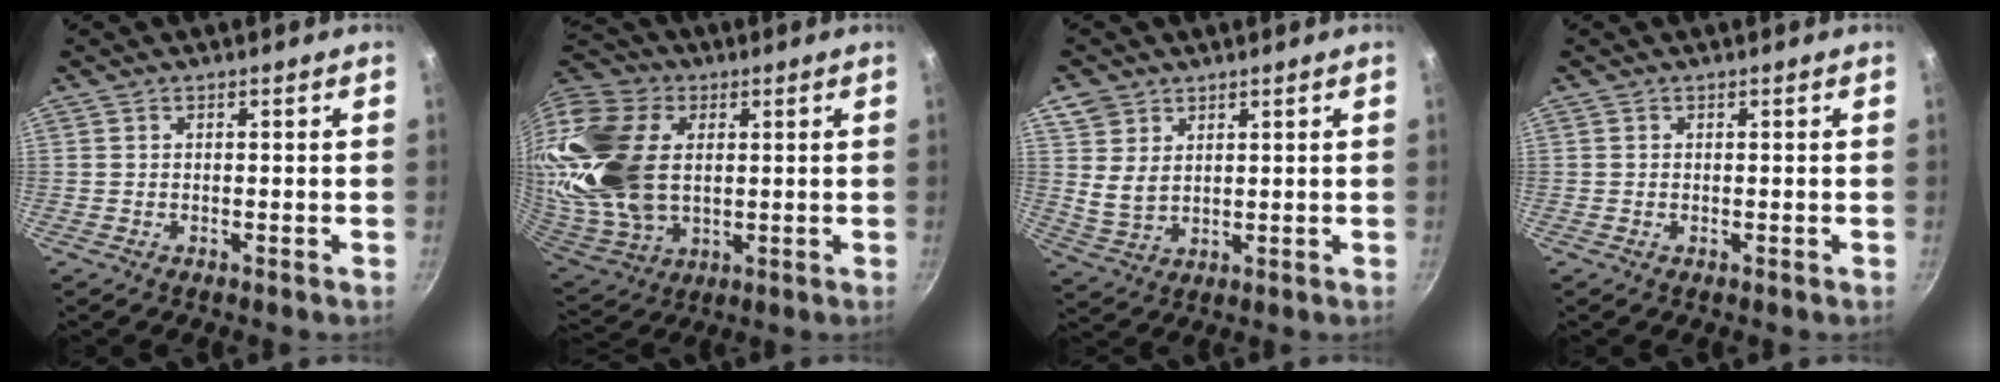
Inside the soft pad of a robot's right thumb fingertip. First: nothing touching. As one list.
[{"total": 27.7, "force": [4.7, 18.7, 19.9], "torque": [-0.428, 0.002, 0.092]}, {"total": 6.0, "force": [2.9, 4.5, 2.8], "torque": [-0.040, -0.020, 0.060]}, {"total": 0.0}]